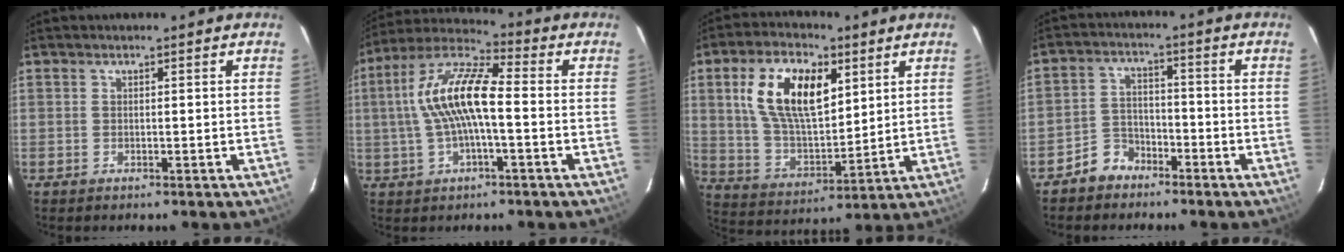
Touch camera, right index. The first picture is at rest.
{"total": 13.3, "force": [-0.2, 4.0, 12.7], "torque": [-0.249, 0.019, -0.011]}
{"total": 16.3, "force": [5.9, 8.4, 12.7], "torque": [-0.240, 0.018, 0.119]}
{"total": 5.6, "force": [-4.2, 3.8, 0.5], "torque": [-0.018, 0.024, -0.076]}